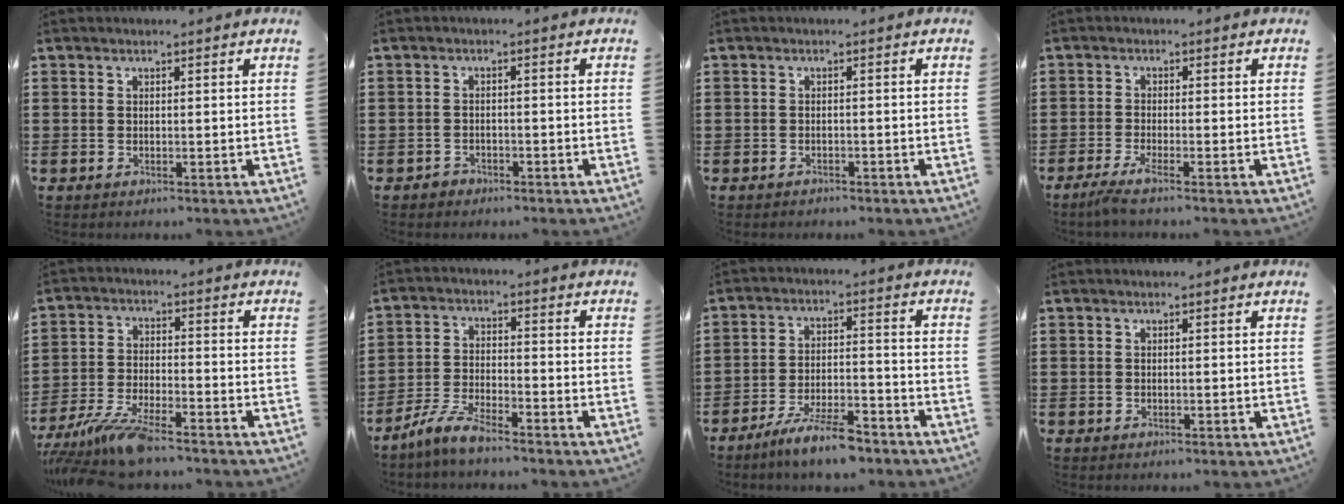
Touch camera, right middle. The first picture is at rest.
{"total": 1.6, "force": [-1.4, 0.8, 0.0], "torque": [-0.005, 0.004, -0.031]}
{"total": 1.2, "force": [-1.0, 0.5, -0.1], "torque": [-0.001, 0.004, -0.025]}
{"total": 2.5, "force": [-1.7, -0.2, 1.8], "torque": [-0.046, -0.009, -0.035]}
{"total": 8.1, "force": [-6.9, 0.8, 4.0], "torque": [-0.096, -0.008, -0.136]}
{"total": 5.5, "force": [-4.9, 0.5, 2.6], "torque": [-0.070, -0.007, -0.099]}
{"total": 7.7, "force": [-6.5, 1.0, 4.1], "torque": [-0.080, 0.004, -0.121]}
{"total": 0.0}